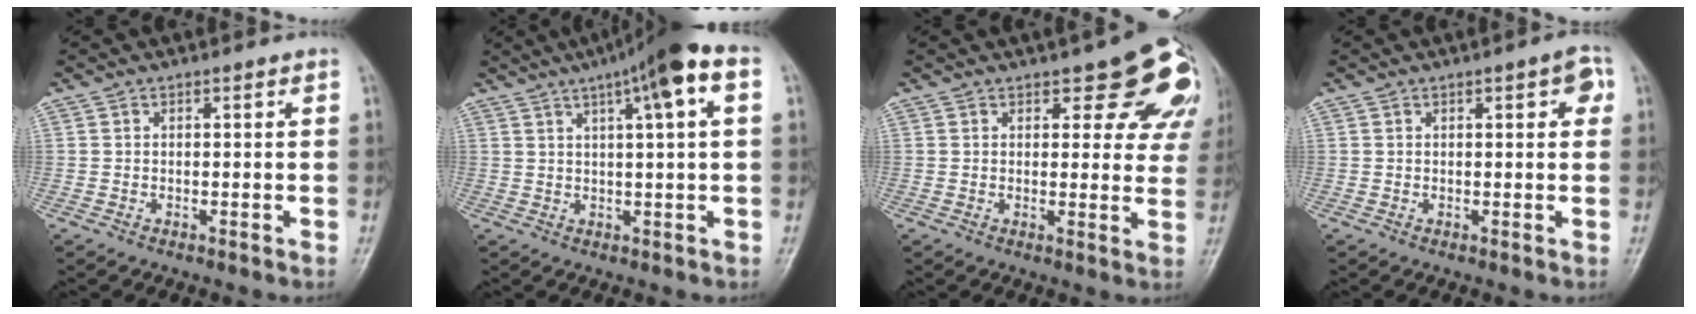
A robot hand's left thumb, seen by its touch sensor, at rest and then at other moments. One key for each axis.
{"total": 11.8, "fx": 5.0, "fy": 1.6, "fz": 10.5, "tx": -0.165, "ty": 0.023, "tz": 0.068}
{"total": 10.6, "fx": 7.1, "fy": 4.5, "fz": 6.5, "tx": -0.032, "ty": -0.033, "tz": 0.072}
{"total": 3.5, "fx": 1.2, "fy": 1.3, "fz": 3.1, "tx": -0.028, "ty": 0.004, "tz": 0.011}